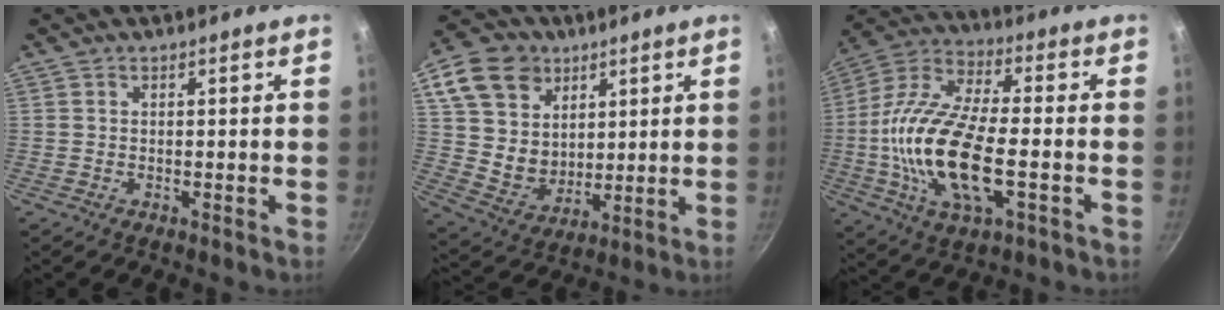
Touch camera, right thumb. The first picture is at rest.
{"total": 18.2, "force": [8.1, 14.2, 8.0], "torque": [-0.130, -0.011, 0.159]}
{"total": 20.6, "force": [-3.5, 8.6, 18.4], "torque": [-0.362, 0.020, -0.081]}